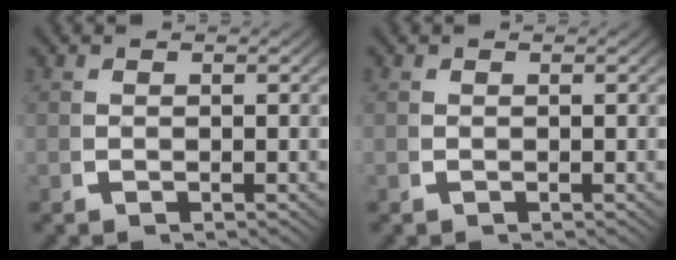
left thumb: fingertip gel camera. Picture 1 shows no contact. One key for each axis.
{"total": 0.0}